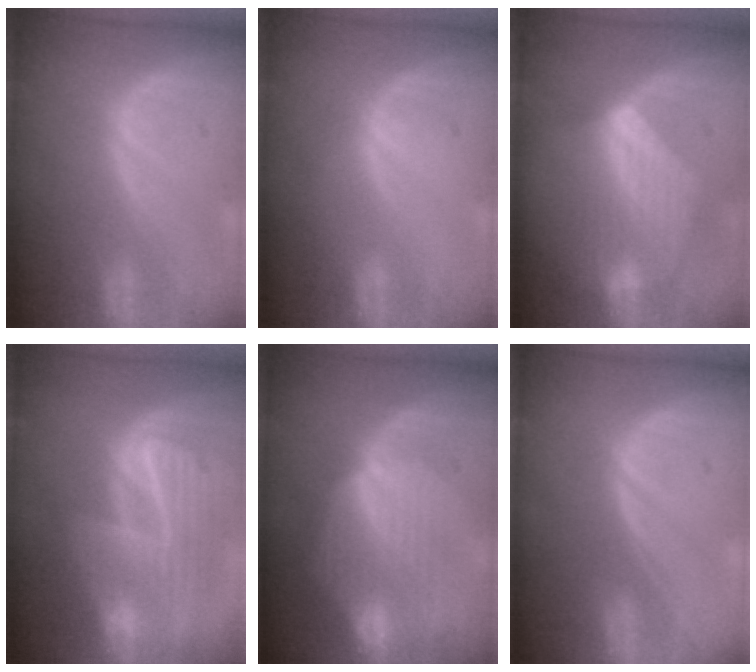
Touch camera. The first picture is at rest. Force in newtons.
{"total": 0.0}
{"total": 6.8, "press": 6.7, "slide": 1.1}
{"total": 10.2, "press": 8.9, "slide": 5.0}
{"total": 8.9, "press": 8.0, "slide": 3.9}
{"total": 0.0}